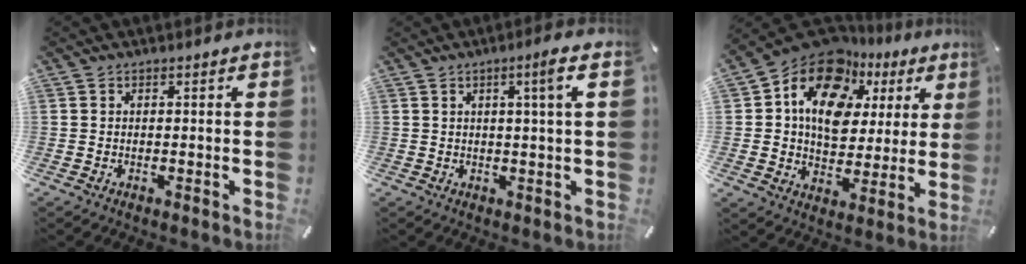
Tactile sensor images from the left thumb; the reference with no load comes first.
{"total": 4.7, "force": [1.7, -0.1, 4.4], "torque": [-0.070, -0.009, 0.022]}
{"total": 15.7, "force": [7.3, 11.5, 7.9], "torque": [-0.143, -0.049, 0.129]}